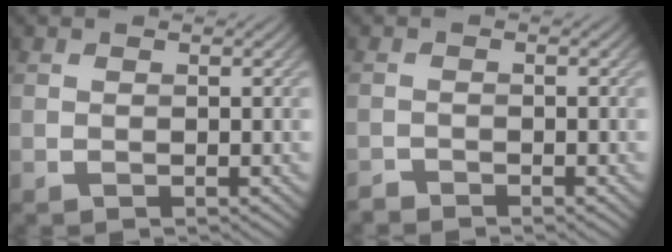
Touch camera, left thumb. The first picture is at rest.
{"total": 1.1, "force": [-1.1, -0.1, 0.0], "torque": [0.003, 0.002, -0.027]}